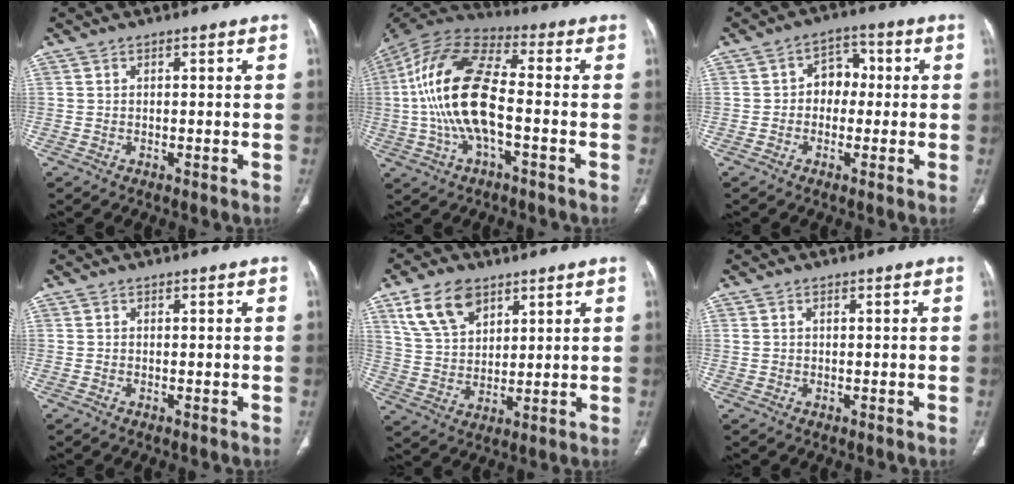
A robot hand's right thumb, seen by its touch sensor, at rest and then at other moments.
{"total": 18.3, "force": [-1.8, 7.8, 16.5], "torque": [-0.340, 0.032, -0.037]}
{"total": 5.9, "force": [-0.1, 4.6, 3.6], "torque": [-0.020, 0.021, -0.011]}
{"total": 0.0}
{"total": 11.1, "force": [6.3, 6.6, 6.2], "torque": [-0.100, -0.023, 0.129]}
{"total": 0.9, "force": [0.3, 0.5, 0.6], "torque": [-0.018, 0.009, 0.012]}